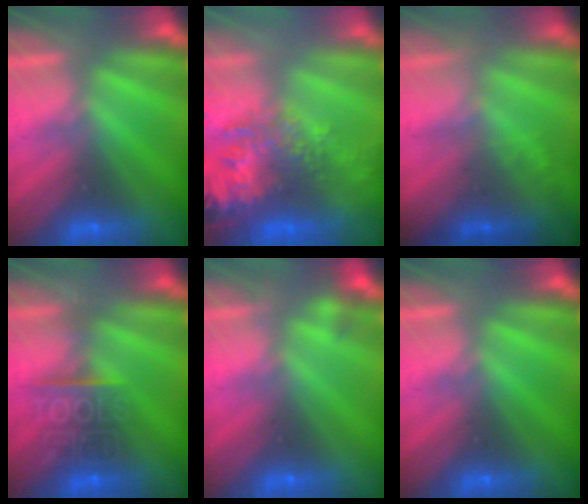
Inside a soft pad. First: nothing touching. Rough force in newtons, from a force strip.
{"total": 9.5}
{"total": 1.8}
{"total": 8.5}
{"total": 2.2}
{"total": 0.0}